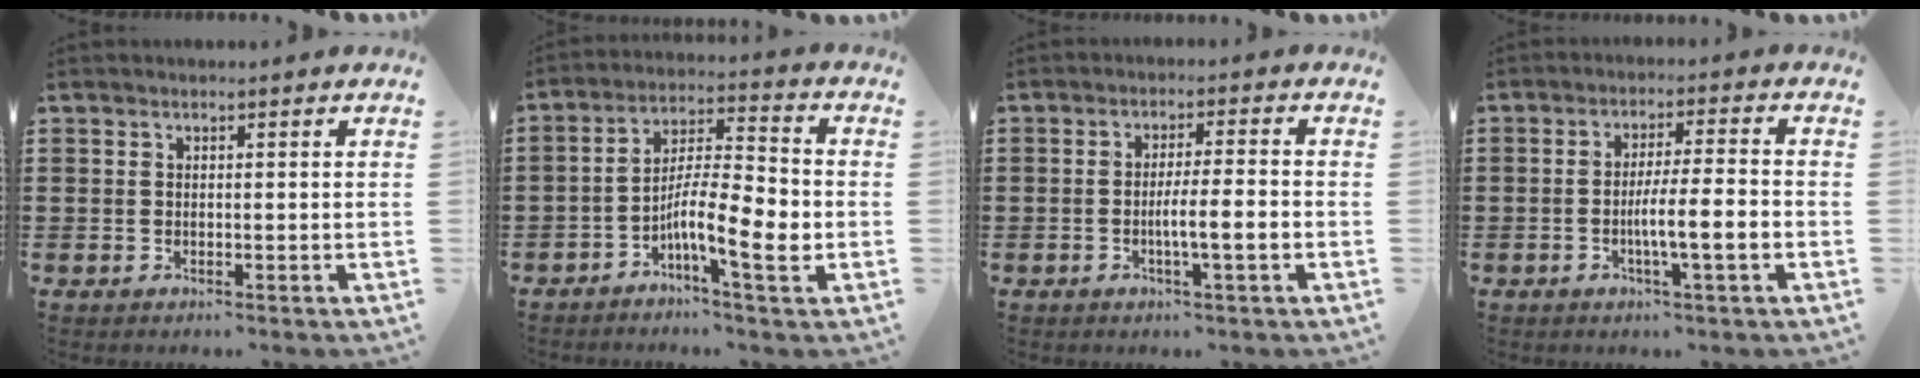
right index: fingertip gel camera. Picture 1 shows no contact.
{"total": 9.6, "force": [-3.6, 1.9, 8.7], "torque": [-0.166, -0.001, -0.068]}
{"total": 4.5, "force": [-1.3, 0.1, 4.3], "torque": [-0.076, -0.004, -0.025]}
{"total": 6.0, "force": [-1.8, 0.3, 5.7], "torque": [-0.097, -0.001, -0.033]}